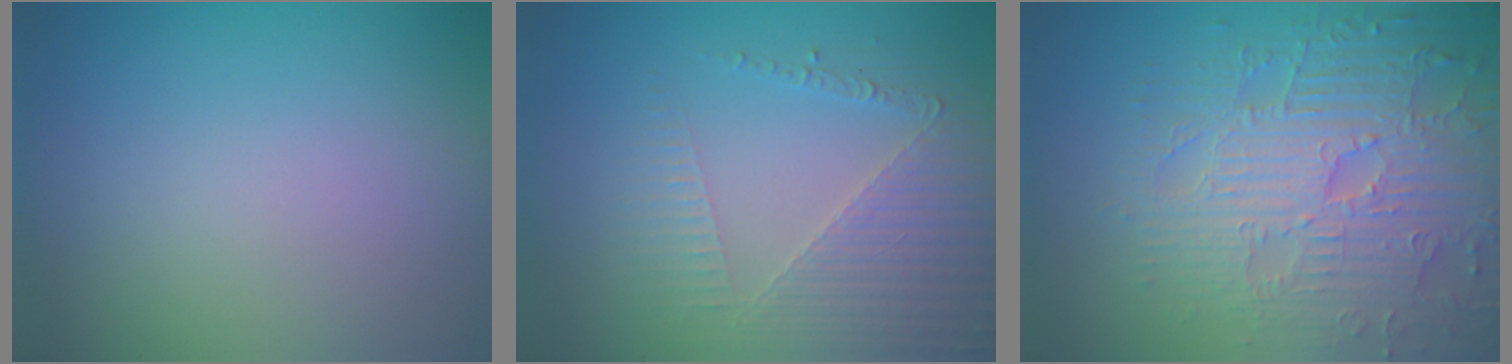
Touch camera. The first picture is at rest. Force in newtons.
{"total": 3.8, "press": 3.7, "slide": 0.6}
{"total": 7.9, "press": 6.1, "slide": 5.1}